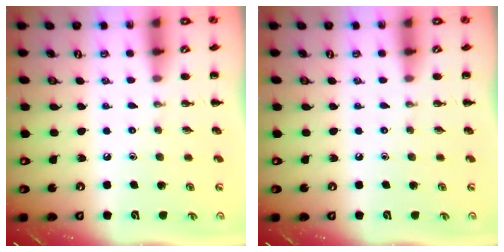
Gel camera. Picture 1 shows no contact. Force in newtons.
{"total": 0.0}